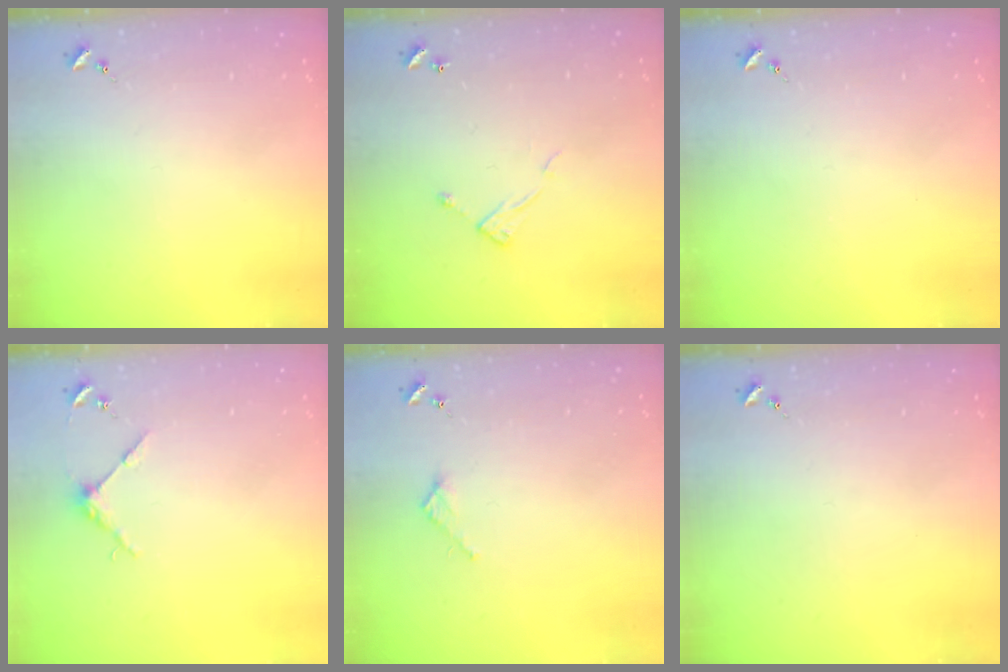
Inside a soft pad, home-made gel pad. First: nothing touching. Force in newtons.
{"total": 6.2, "press": 6.2, "slide": 0.4}
{"total": 0.0}
{"total": 3.8, "press": 3.7, "slide": 0.4}
{"total": 2.7, "press": 2.7, "slide": 0.2}
{"total": 0.0}